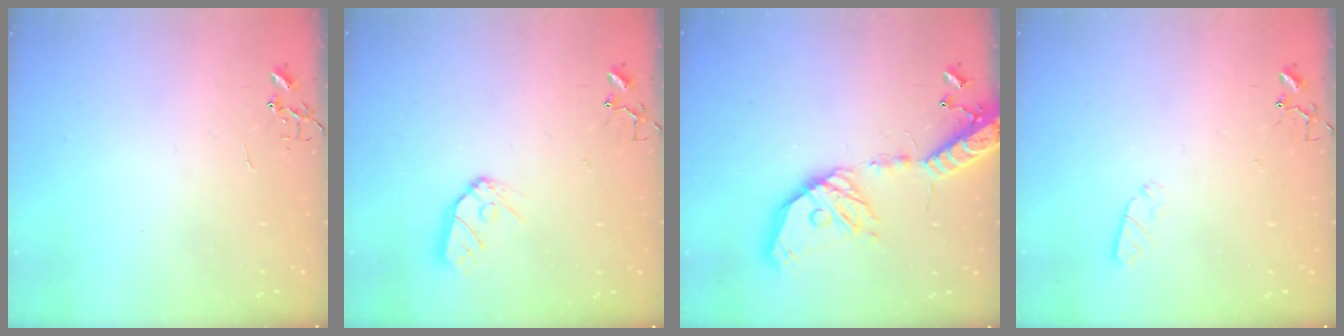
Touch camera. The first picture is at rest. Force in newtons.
{"total": 9.2, "press": 9.2, "slide": 0.8}
{"total": 20.9, "press": 20.5, "slide": 3.9}
{"total": 2.9, "press": 2.8, "slide": 0.5}